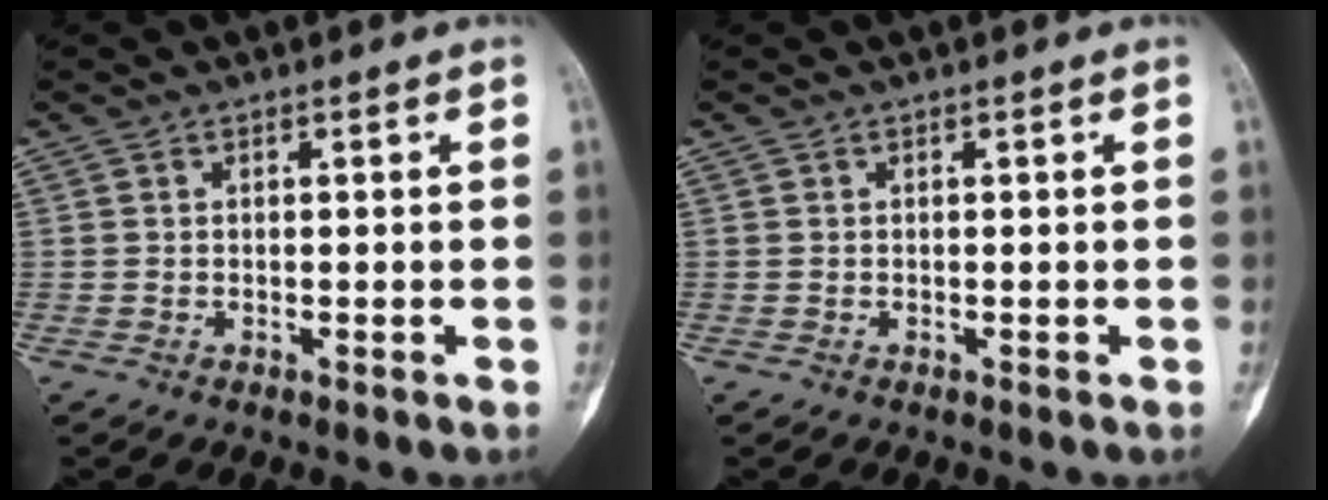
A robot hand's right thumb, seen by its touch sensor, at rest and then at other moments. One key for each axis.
{"total": 0.0}